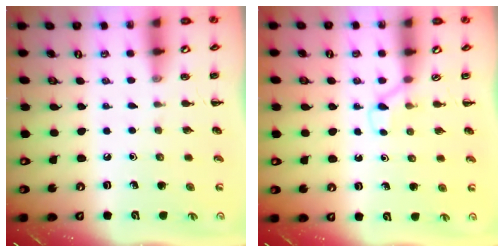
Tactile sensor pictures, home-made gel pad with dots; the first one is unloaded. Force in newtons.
{"total": 2.1, "press": 2.0, "slide": 0.8}